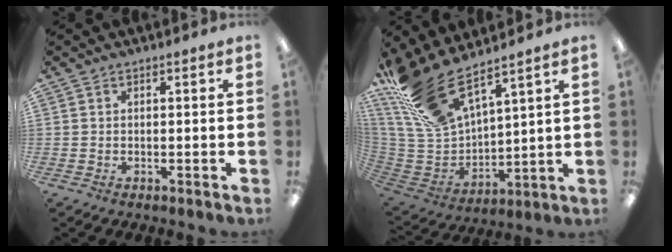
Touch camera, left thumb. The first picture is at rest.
{"total": 19.4, "force": [14.8, 7.0, 10.4], "torque": [-0.246, -0.085, 0.274]}